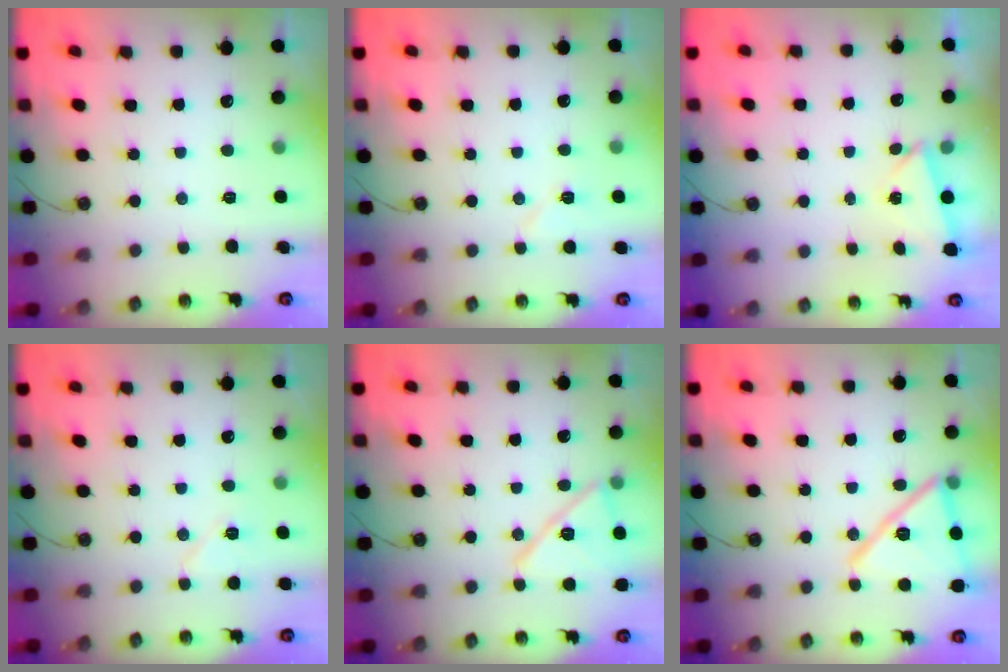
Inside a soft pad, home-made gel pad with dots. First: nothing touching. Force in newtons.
{"total": 5.7, "press": 5.3, "slide": 2.0}
{"total": 1.9, "press": 1.4, "slide": 1.4}
{"total": 5.5, "press": 5.3, "slide": 1.5}
{"total": 14.8, "press": 14.7, "slide": 1.8}
{"total": 18.8, "press": 15.6, "slide": 10.5}